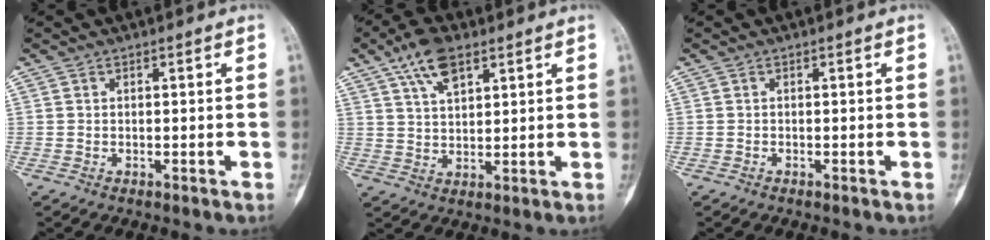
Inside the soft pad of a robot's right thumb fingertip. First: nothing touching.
{"total": 7.9, "force": [4.5, 3.7, 5.3], "torque": [-0.083, -0.012, 0.083]}
{"total": 0.0}